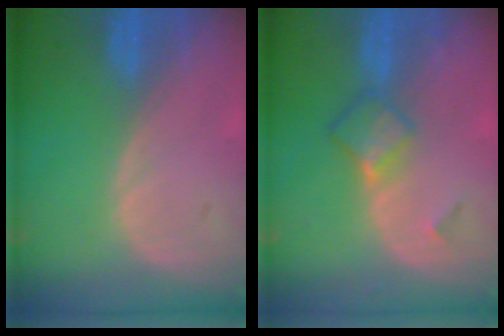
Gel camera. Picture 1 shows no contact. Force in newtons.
{"total": 4.9, "press": 4.3, "slide": 2.3}